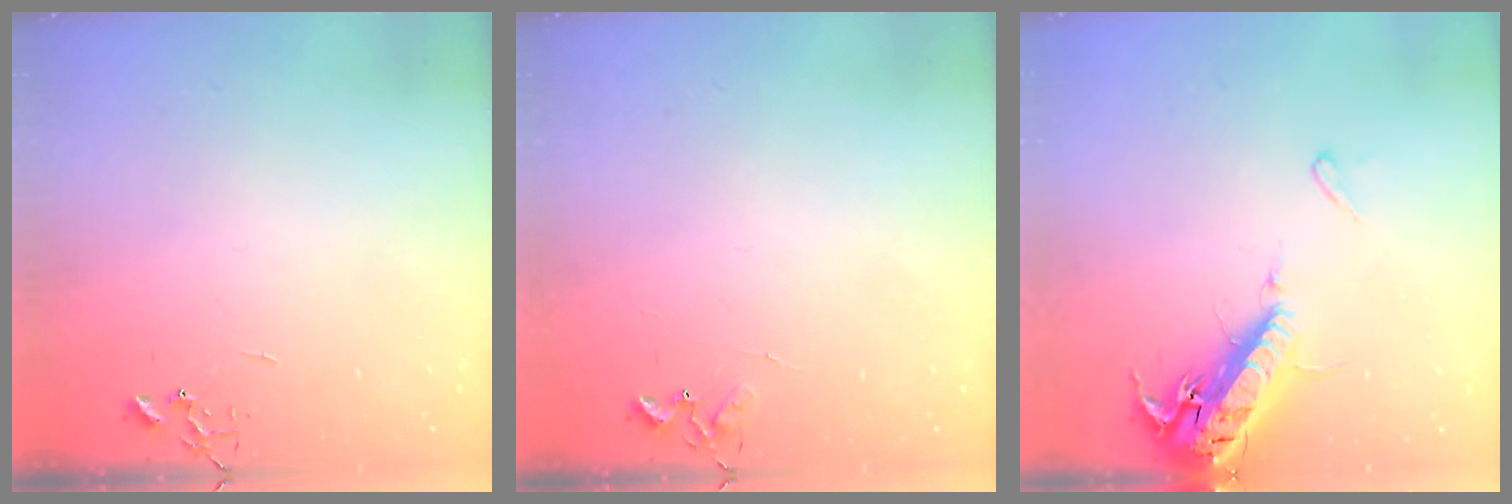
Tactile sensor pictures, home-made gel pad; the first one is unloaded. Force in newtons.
{"total": 4.5, "press": 4.5, "slide": 0.5}
{"total": 17.4, "press": 16.9, "slide": 4.1}